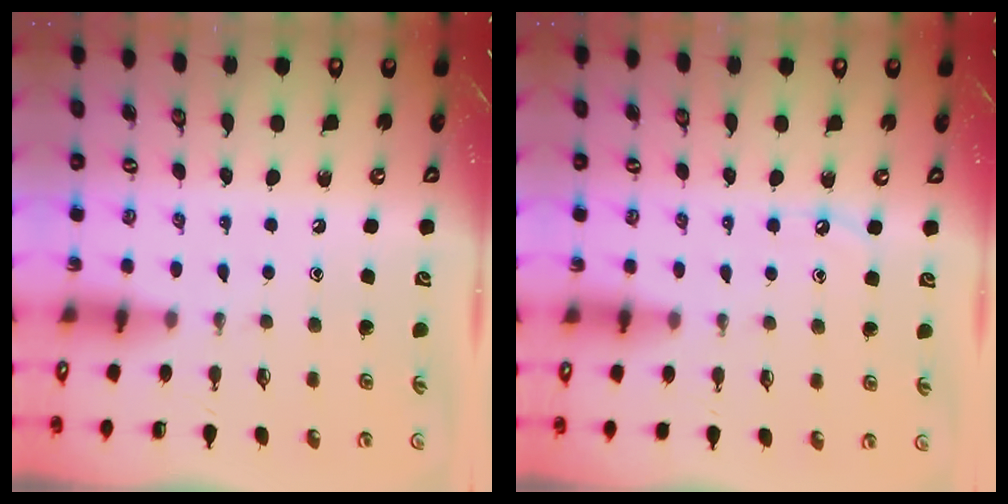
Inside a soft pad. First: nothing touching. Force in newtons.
{"total": 3.9, "press": 3.9, "slide": 0.6}